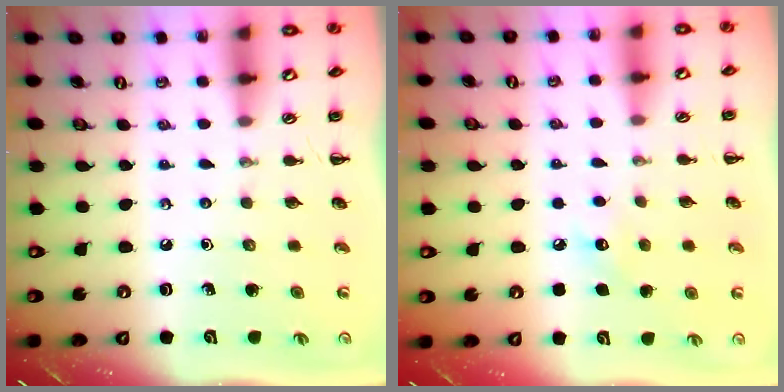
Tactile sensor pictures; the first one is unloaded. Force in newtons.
{"total": 5.9, "press": 5.7, "slide": 1.6}